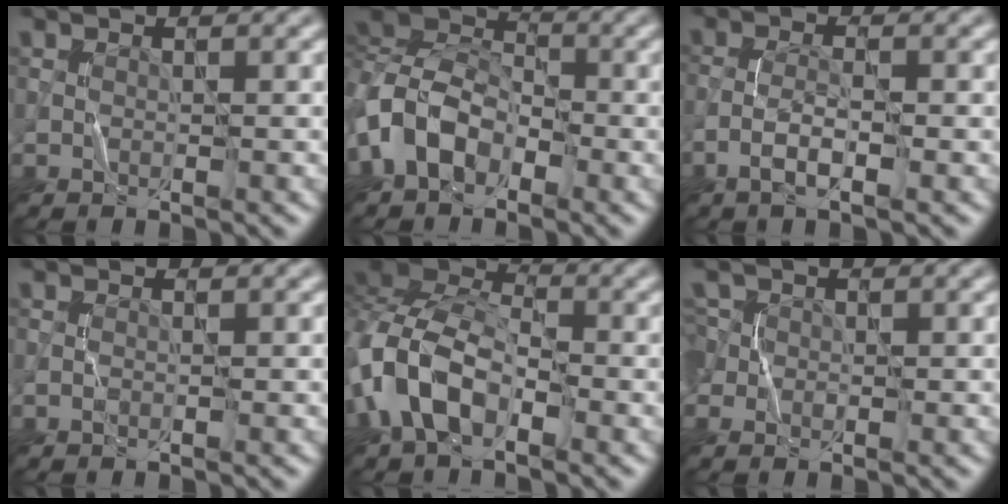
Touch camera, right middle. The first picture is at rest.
{"total": 7.2, "force": [-2.4, 5.1, 4.4], "torque": [-0.101, 0.011, -0.070]}
{"total": 2.1, "force": [-1.2, 0.4, 1.7], "torque": [-0.040, 0.004, -0.030]}
{"total": 0.0}
{"total": 8.5, "force": [-3.8, 4.8, 6.0], "torque": [-0.137, 0.008, -0.090]}
{"total": 2.4, "force": [0.2, 2.1, 1.1], "torque": [-0.026, 0.007, 0.001]}